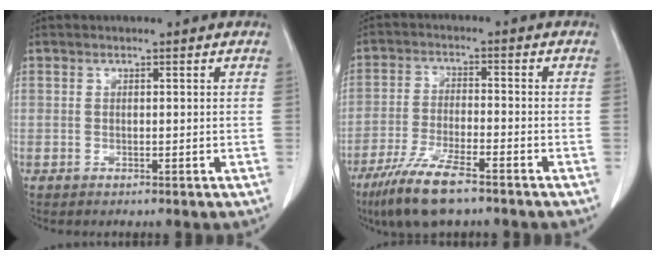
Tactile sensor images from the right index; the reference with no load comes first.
{"total": 10.0, "force": [-7.1, 1.7, 6.8], "torque": [-0.134, -0.023, -0.126]}